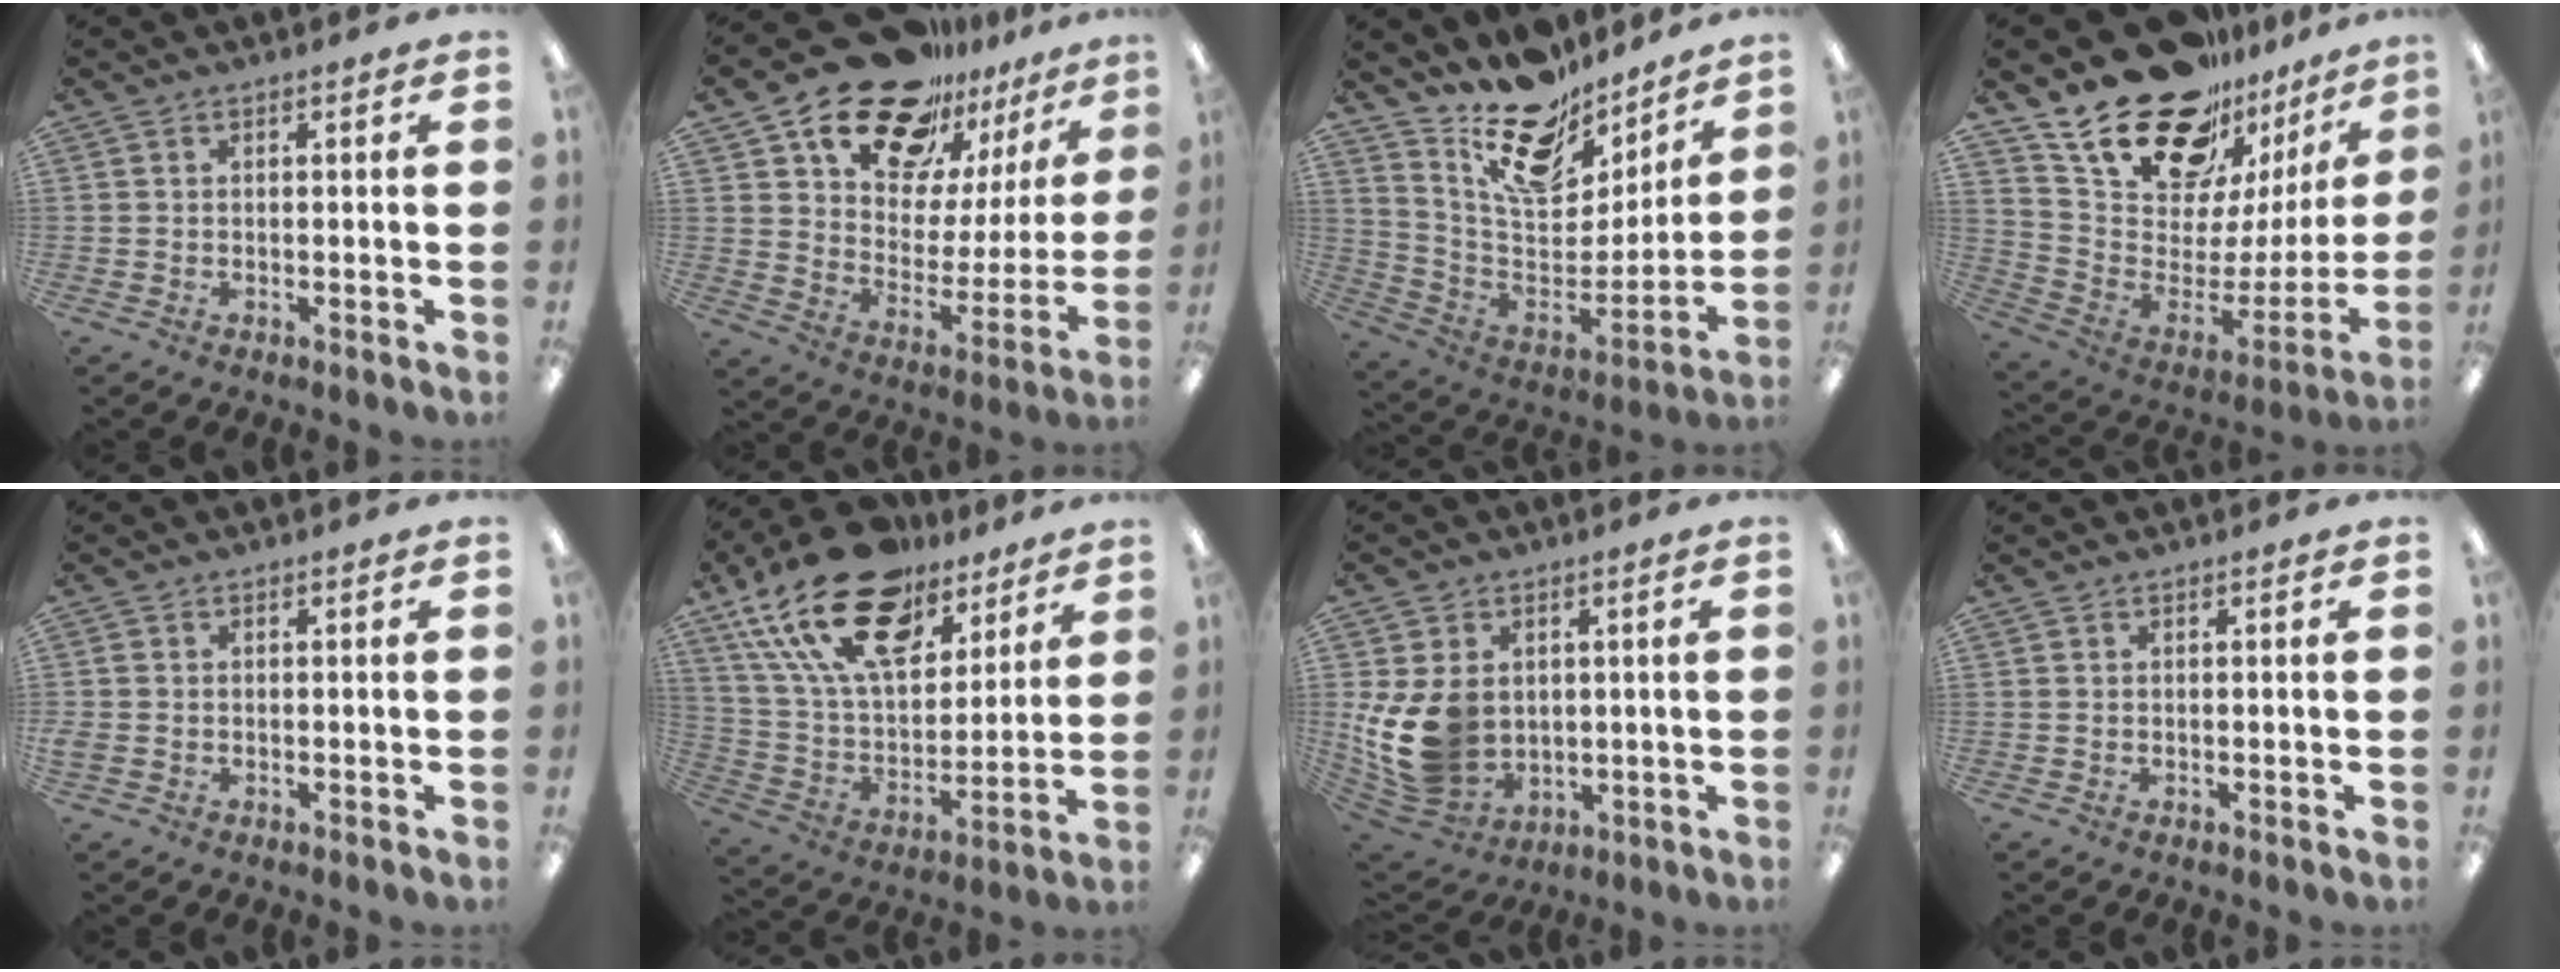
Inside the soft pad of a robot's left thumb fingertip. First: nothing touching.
{"total": 21.4, "force": [16.4, 11.0, 8.1], "torque": [-0.145, -0.106, 0.290]}
{"total": 17.2, "force": [13.1, 8.2, 7.4], "torque": [-0.121, -0.101, 0.233]}
{"total": 24.8, "force": [18.6, 11.7, 11.3], "torque": [-0.189, -0.120, 0.342]}
{"total": 1.7, "force": [-0.3, 1.5, 0.8], "torque": [-0.014, 0.006, -0.006]}
{"total": 24.4, "force": [14.9, 12.8, 14.4], "torque": [-0.277, -0.077, 0.266]}
{"total": 14.9, "force": [1.0, 11.9, 9.0], "torque": [-0.216, -0.014, 0.024]}
{"total": 0.0}